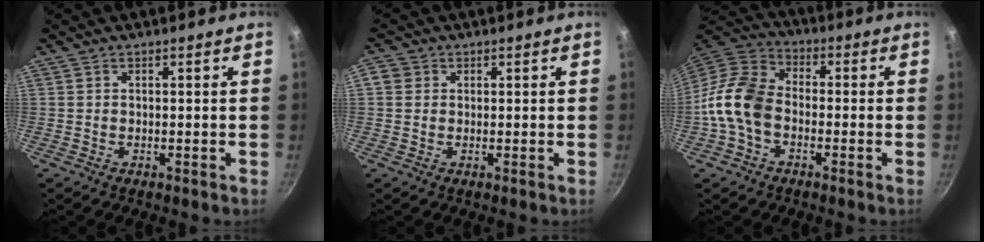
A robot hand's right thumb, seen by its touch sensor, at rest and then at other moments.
{"total": 2.6, "force": [0.5, 2.4, 0.9], "torque": [-0.003, 0.005, 0.005]}
{"total": 11.9, "force": [-2.9, 8.3, 8.1], "torque": [-0.136, 0.037, -0.080]}